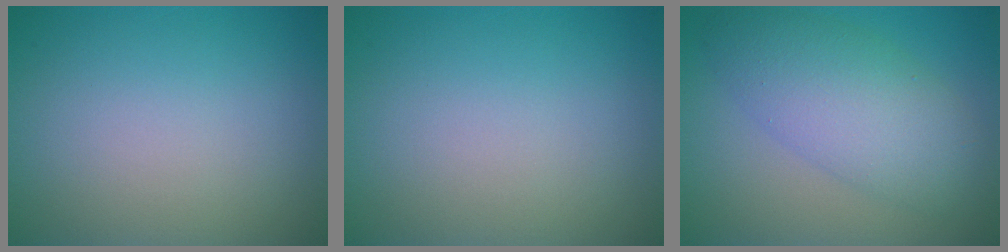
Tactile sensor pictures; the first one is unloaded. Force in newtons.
{"total": 0.0}
{"total": 6.4, "press": 6.4, "slide": 0.2}